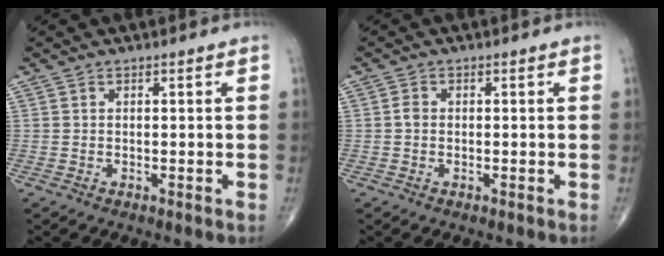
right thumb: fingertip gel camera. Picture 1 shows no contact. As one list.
[{"total": 1.2, "force": [-0.1, 0.9, 0.7], "torque": [-0.009, 0.002, -0.005]}]